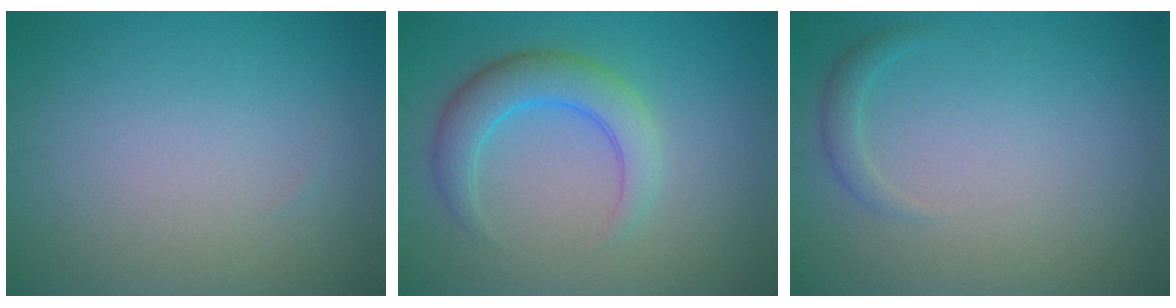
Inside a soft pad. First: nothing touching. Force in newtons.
{"total": 4.3, "press": 4.3, "slide": 0.1}
{"total": 1.2, "press": 1.2, "slide": 0.1}